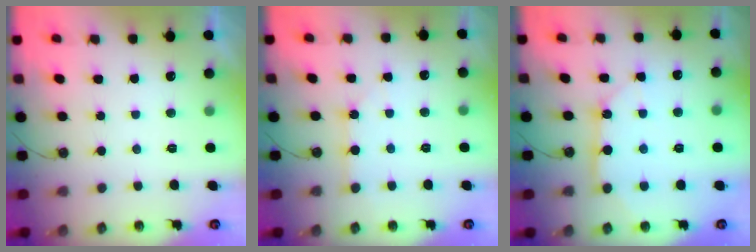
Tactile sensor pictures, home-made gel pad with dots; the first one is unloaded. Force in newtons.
{"total": 1.9, "press": 1.9, "slide": 0.0}
{"total": 10.5, "press": 10.5, "slide": 0.8}